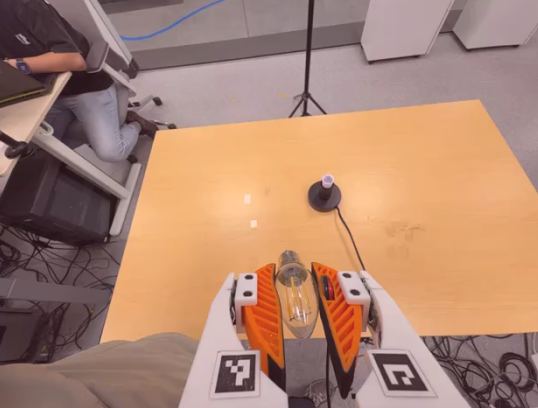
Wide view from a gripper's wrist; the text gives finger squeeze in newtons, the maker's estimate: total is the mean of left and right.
{"total": 21.4, "left": 22.9, "right": 20.0}